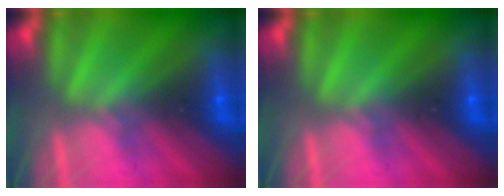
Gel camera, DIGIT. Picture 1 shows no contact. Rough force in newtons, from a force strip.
{"total": 0.0}